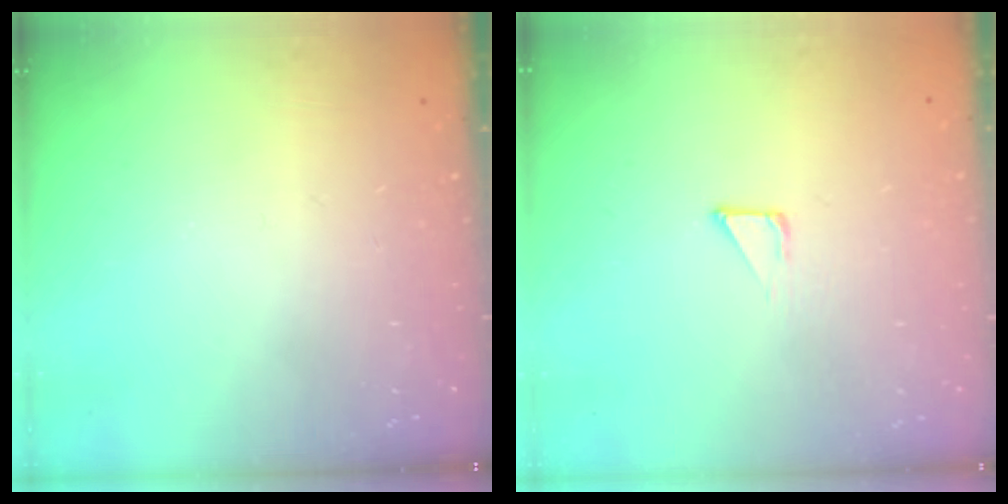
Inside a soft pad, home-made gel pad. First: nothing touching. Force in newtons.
{"total": 2.1, "press": 2.1, "slide": 0.1}